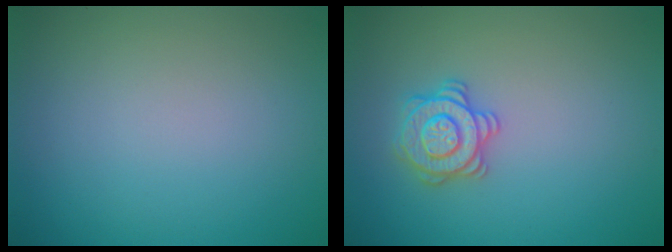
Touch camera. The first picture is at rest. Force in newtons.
{"total": 2.9, "press": 2.9, "slide": 0.1}